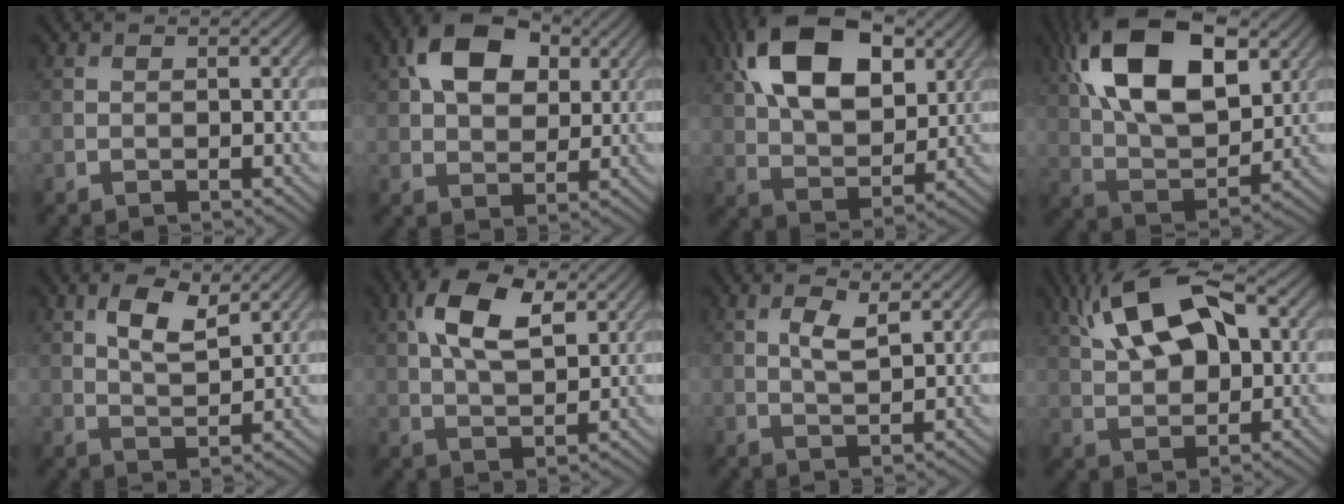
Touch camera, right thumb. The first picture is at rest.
{"total": 10.3, "force": [3.7, 6.6, 7.0], "torque": [-0.141, 0.018, 0.060]}
{"total": 16.2, "force": [6.4, 9.1, 11.7], "torque": [-0.232, 0.023, 0.101]}
{"total": 17.9, "force": [7.4, 9.3, 13.4], "torque": [-0.275, 0.029, 0.117]}
{"total": 5.6, "force": [2.9, 2.3, 4.2], "torque": [-0.085, -0.003, 0.055]}
{"total": 10.1, "force": [3.9, 4.8, 8.0], "torque": [-0.172, 0.015, 0.071]}
{"total": 3.3, "force": [1.3, 1.1, 2.9], "torque": [-0.064, -0.002, 0.027]}
{"total": 12.6, "force": [4.7, 6.2, 9.9], "torque": [-0.193, 0.032, 0.072]}